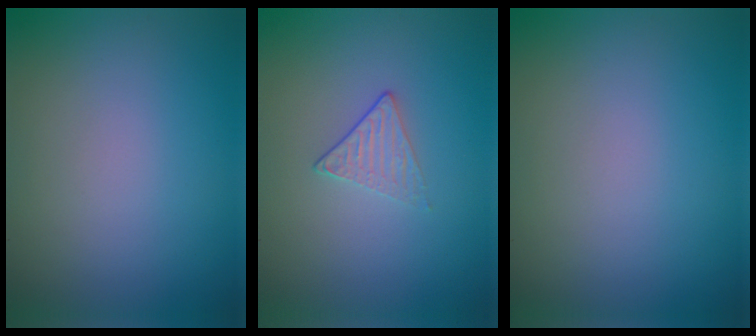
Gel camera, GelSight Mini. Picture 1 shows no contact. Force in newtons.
{"total": 1.3, "press": 0.9, "slide": 0.9}
{"total": 0.0}